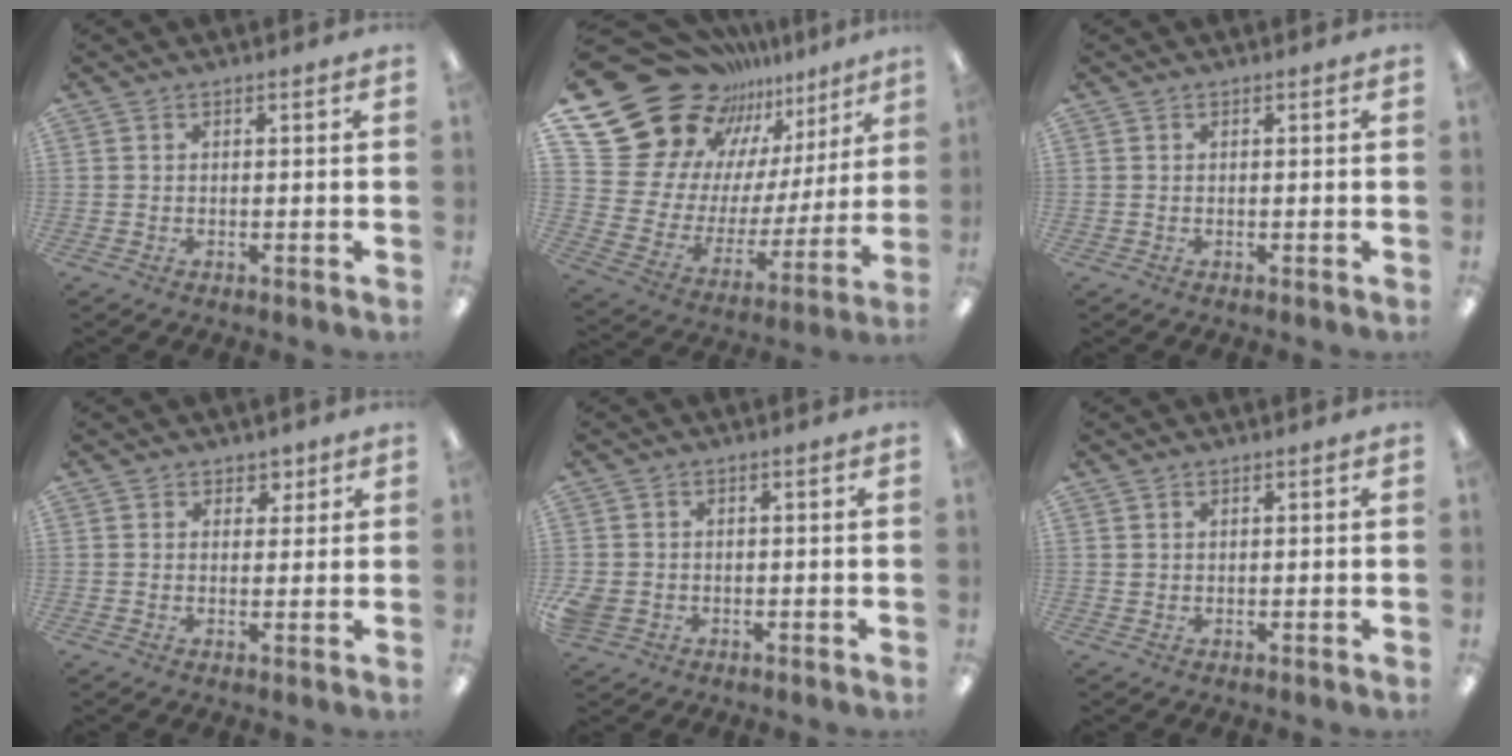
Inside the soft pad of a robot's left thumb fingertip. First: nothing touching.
{"total": 24.2, "force": [17.0, 15.0, 8.4], "torque": [-0.147, -0.135, 0.339]}
{"total": 0.0}
{"total": 3.0, "force": [1.7, 2.5, 0.4], "torque": [0.003, 0.000, 0.028]}
{"total": 3.4, "force": [-0.8, 3.0, 1.4], "torque": [-0.030, 0.003, -0.014]}
{"total": 0.9, "force": [0.6, 0.7, 0.2], "torque": [-0.005, 0.002, 0.011]}